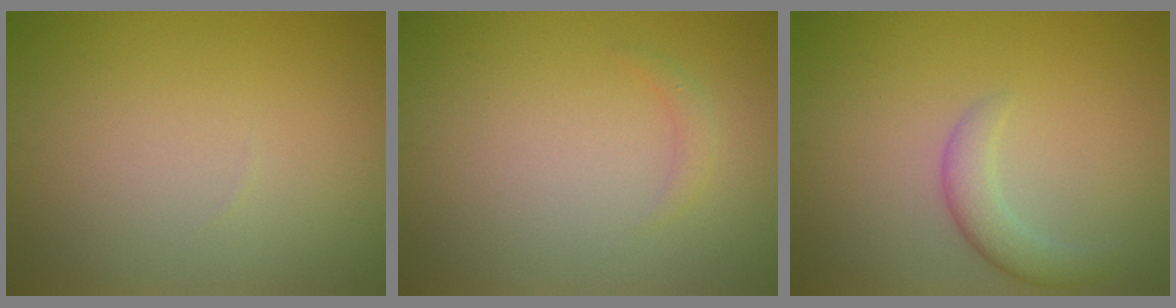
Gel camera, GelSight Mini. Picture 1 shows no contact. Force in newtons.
{"total": 0.9, "press": 0.9, "slide": 0.0}
{"total": 2.6, "press": 2.6, "slide": 0.2}